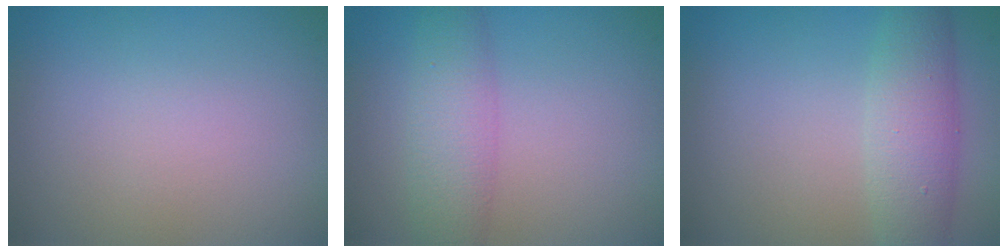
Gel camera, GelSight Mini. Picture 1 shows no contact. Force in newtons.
{"total": 4.0, "press": 4.0, "slide": 0.0}
{"total": 4.5, "press": 4.5, "slide": 0.1}